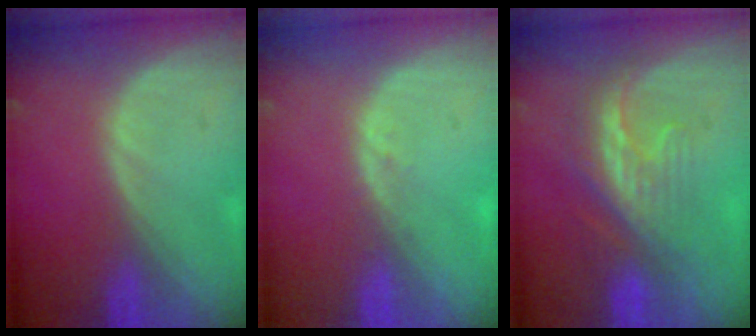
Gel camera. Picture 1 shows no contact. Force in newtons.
{"total": 1.0, "press": 0.9, "slide": 0.3}
{"total": 8.4, "press": 7.2, "slide": 4.2}